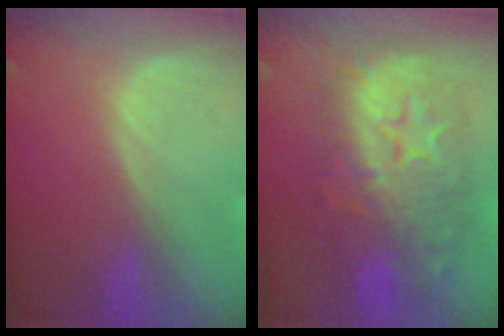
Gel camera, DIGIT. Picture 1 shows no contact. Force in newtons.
{"total": 11.5, "press": 11.5, "slide": 0.9}